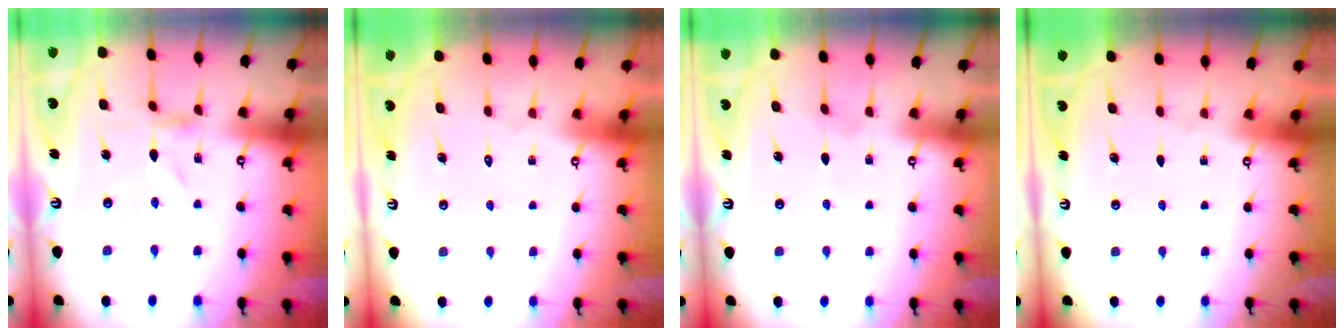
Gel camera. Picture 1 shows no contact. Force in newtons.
{"total": 1.5, "press": 1.5, "slide": 0.1}
{"total": 2.0, "press": 2.0, "slide": 0.2}
{"total": 0.0}